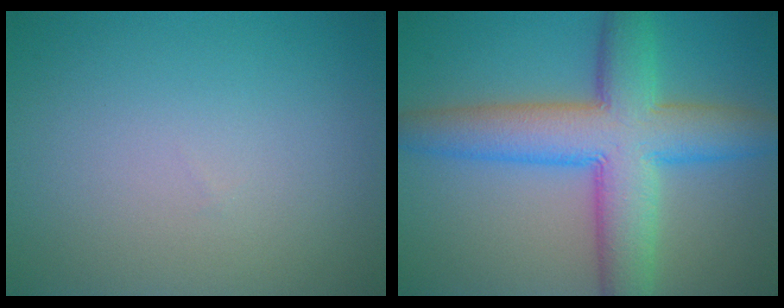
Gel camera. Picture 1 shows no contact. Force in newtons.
{"total": 9.6, "press": 9.5, "slide": 0.2}